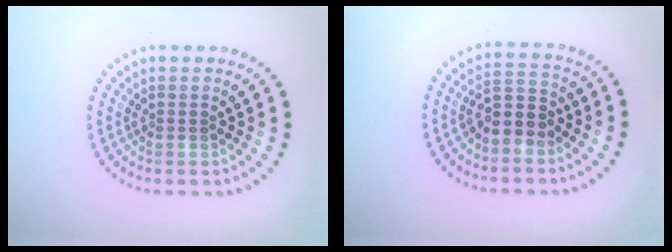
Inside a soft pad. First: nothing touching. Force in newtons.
{"total": 3.2, "press": 3.0, "slide": 1.1}